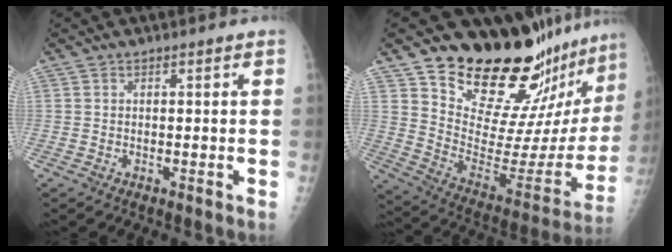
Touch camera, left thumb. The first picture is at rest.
{"total": 25.6, "force": [22.3, 6.9, 10.6], "torque": [-0.117, -0.191, 0.323]}